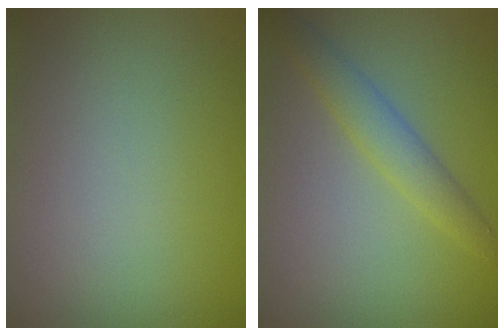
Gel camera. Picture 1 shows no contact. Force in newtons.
{"total": 2.6, "press": 2.6, "slide": 0.0}